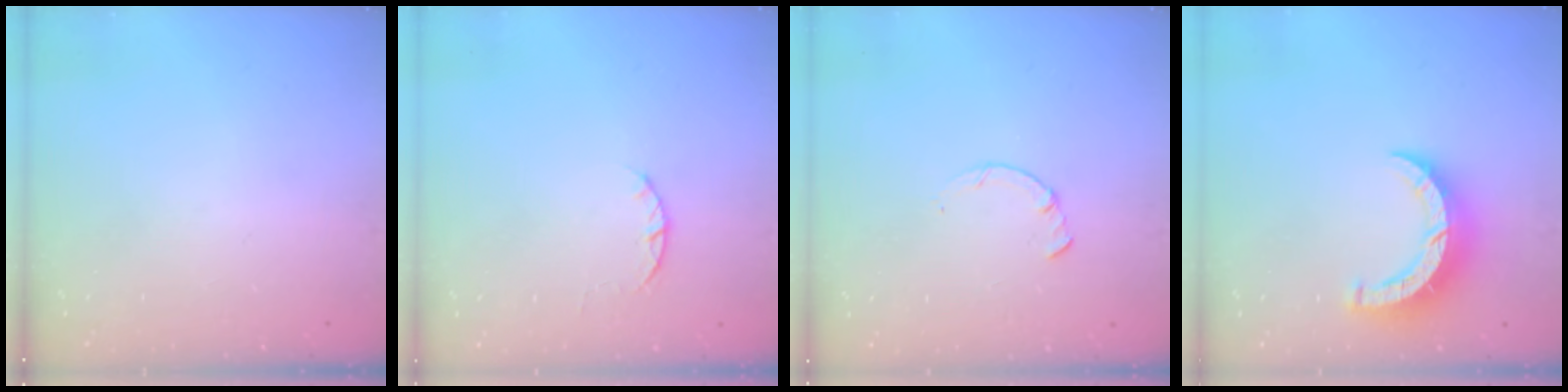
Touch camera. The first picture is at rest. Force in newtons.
{"total": 2.3, "press": 2.3, "slide": 0.4}
{"total": 0.7, "press": 0.6, "slide": 0.2}
{"total": 10.4, "press": 10.3, "slide": 0.7}